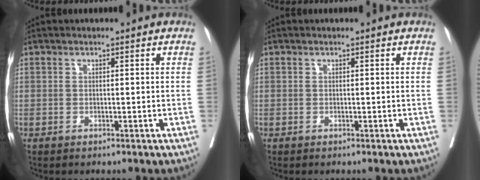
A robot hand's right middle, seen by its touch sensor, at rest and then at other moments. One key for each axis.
{"total": 0.0}